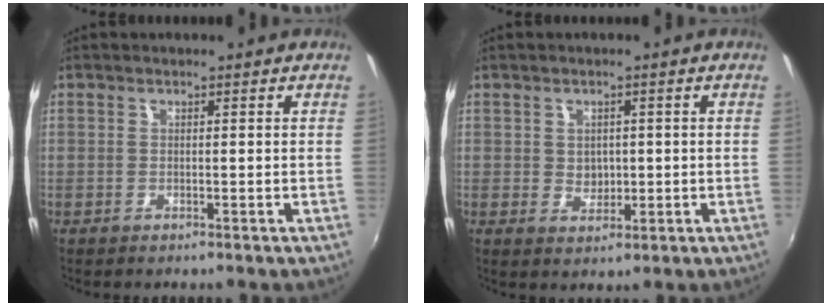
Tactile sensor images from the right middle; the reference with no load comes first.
{"total": 3.1, "force": [0.1, 2.7, 1.5], "torque": [-0.022, 0.000, 0.003]}